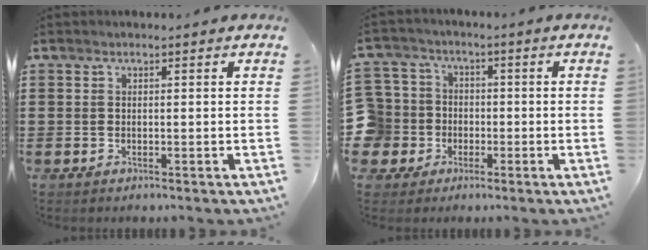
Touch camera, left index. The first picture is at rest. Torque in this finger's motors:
{"motor_torque": [0.44, 0.22, 0.07, -0.04]}